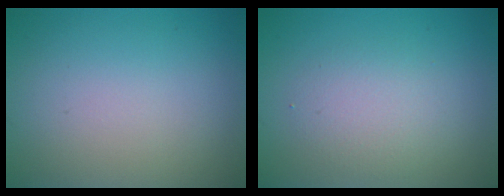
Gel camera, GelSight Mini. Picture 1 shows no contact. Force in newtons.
{"total": 2.6, "press": 2.6, "slide": 0.1}